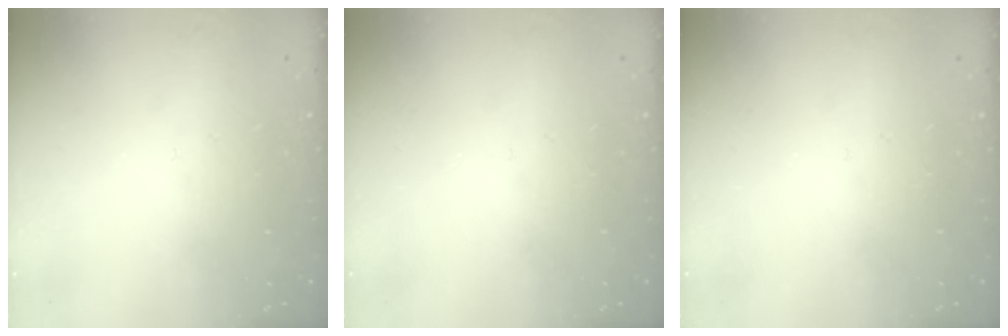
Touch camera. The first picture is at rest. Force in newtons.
{"total": 0.0}
{"total": 0.0}